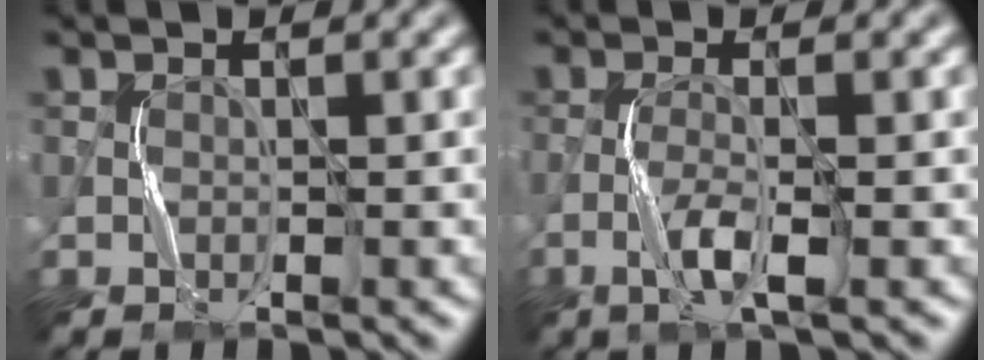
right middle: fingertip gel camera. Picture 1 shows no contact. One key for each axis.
{"total": 2.5, "fx": -1.2, "fy": 0.3, "fz": 2.2, "tx": -0.051, "ty": 0.007, "tz": -0.029}